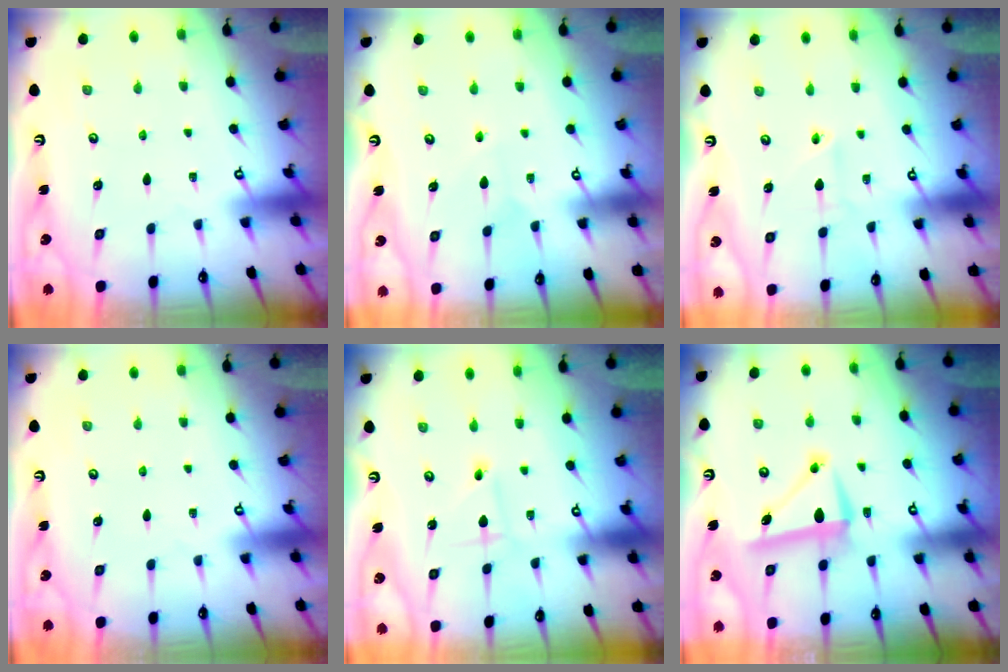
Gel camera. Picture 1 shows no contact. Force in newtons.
{"total": 4.5, "press": 4.4, "slide": 0.5}
{"total": 3.0, "press": 2.9, "slide": 0.6}
{"total": 0.0}
{"total": 1.5, "press": 1.5, "slide": 0.1}
{"total": 7.9, "press": 7.9, "slide": 0.8}